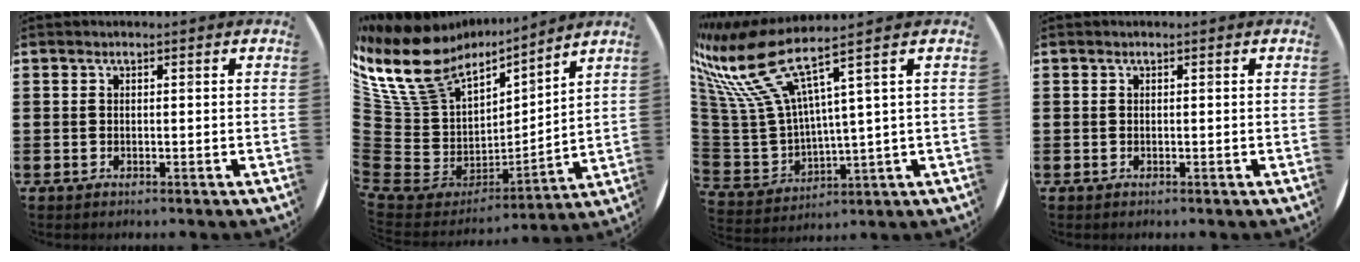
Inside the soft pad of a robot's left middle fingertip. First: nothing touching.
{"total": 13.4, "force": [9.5, 7.9, 5.2], "torque": [-0.171, -0.058, 0.179]}
{"total": 12.8, "force": [7.3, 4.0, 9.8], "torque": [-0.251, -0.040, 0.114]}
{"total": 0.0}